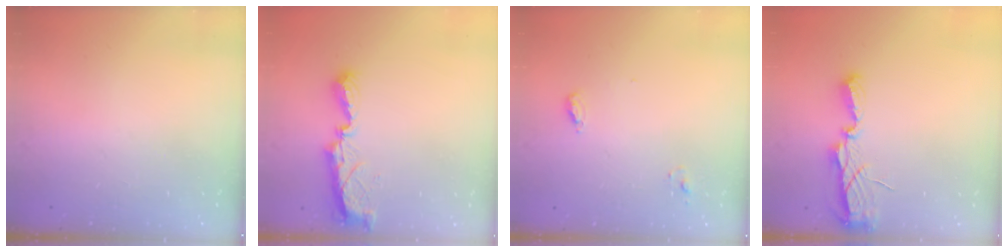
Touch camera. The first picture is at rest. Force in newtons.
{"total": 8.8, "press": 8.7, "slide": 0.4}
{"total": 5.9, "press": 5.9, "slide": 0.3}
{"total": 7.1, "press": 7.1, "slide": 0.5}